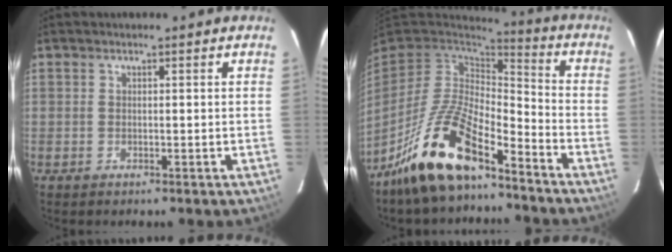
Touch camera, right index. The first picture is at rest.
{"total": 16.9, "force": [-11.8, 5.7, 10.7], "torque": [-0.222, -0.010, -0.223]}